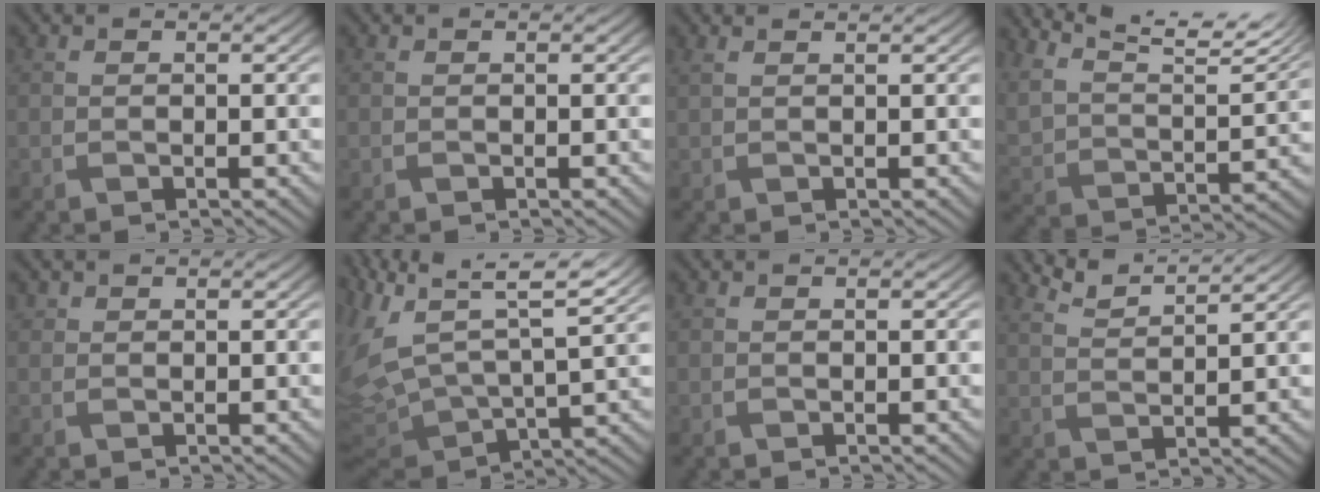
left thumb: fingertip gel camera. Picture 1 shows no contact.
{"total": 0.0}
{"total": 1.3, "force": [1.1, 0.1, 0.6], "torque": [-0.022, 0.001, 0.016]}
{"total": 11.2, "force": [9.2, 3.1, 5.7], "torque": [-0.146, -0.001, 0.161]}
{"total": 0.7, "force": [0.6, 0.5, 0.1], "torque": [0.000, -0.001, 0.012]}
{"total": 14.2, "force": [7.5, 5.0, 11.1], "torque": [-0.253, 0.017, 0.127]}
{"total": 0.0}
{"total": 4.2, "force": [3.7, 0.6, 1.8], "torque": [-0.041, 0.003, 0.080]}